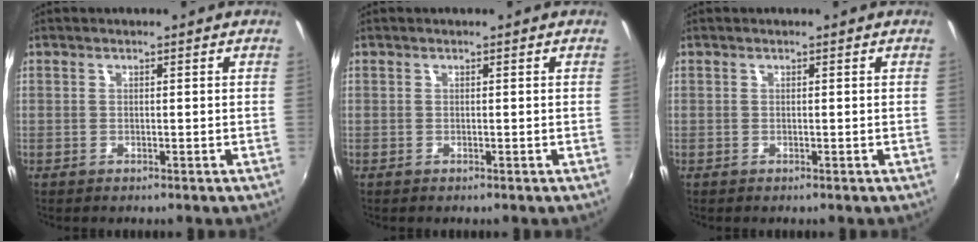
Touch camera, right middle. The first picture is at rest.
{"total": 0.0}
{"total": 0.0}